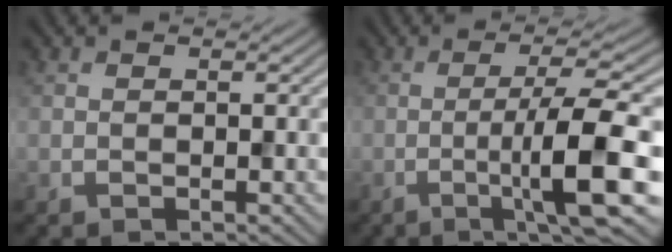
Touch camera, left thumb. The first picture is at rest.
{"total": 9.9, "force": [-2.8, 1.1, 9.5], "torque": [-0.148, 0.013, -0.053]}